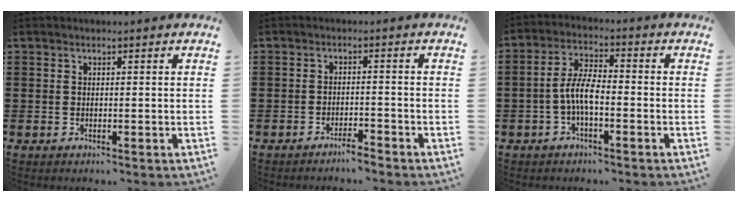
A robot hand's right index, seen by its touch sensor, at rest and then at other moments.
{"total": 2.1, "force": [-2.0, -0.1, 0.5], "torque": [-0.011, 0.002, -0.041]}
{"total": 6.2, "force": [-1.6, 2.1, 5.6], "torque": [-0.124, -0.002, -0.037]}